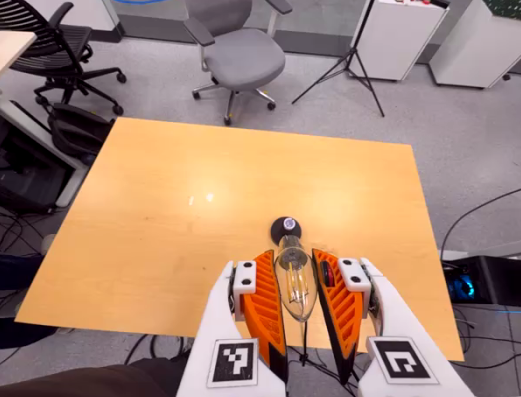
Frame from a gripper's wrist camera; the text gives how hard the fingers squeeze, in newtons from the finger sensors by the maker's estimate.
{"total": 13.2, "left": 14.0, "right": 12.3}